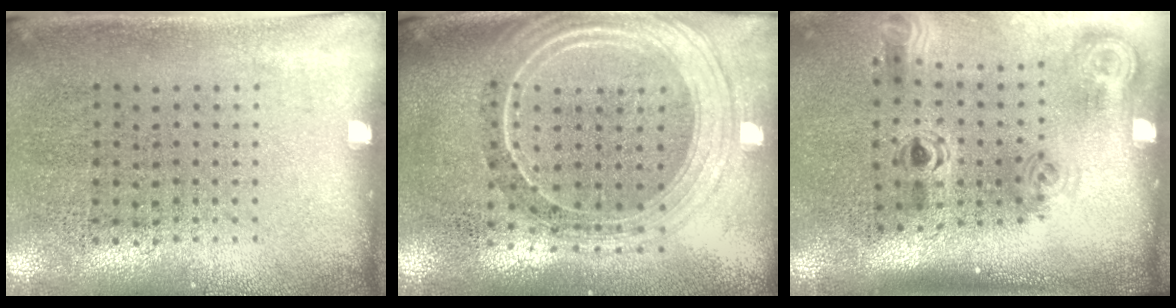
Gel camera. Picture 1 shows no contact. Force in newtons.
{"total": 2.4, "press": 2.0, "slide": 1.2}
{"total": 1.9, "press": 1.3, "slide": 1.5}